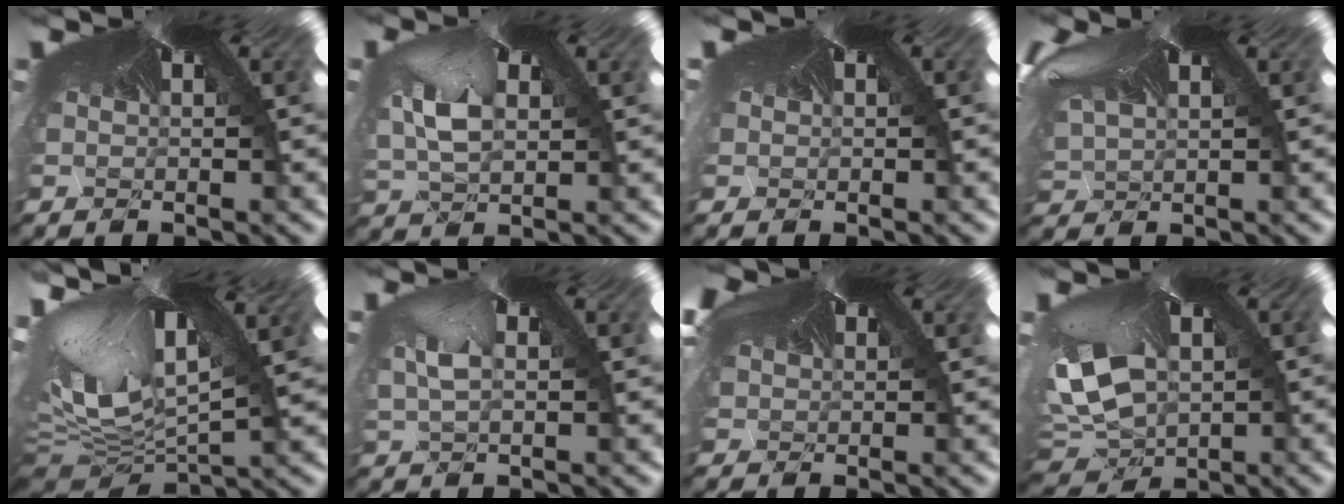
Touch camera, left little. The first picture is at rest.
{"total": 3.1, "force": [-1.4, 2.5, 1.2], "torque": [-0.052, -0.020, 0.016]}
{"total": 2.0, "force": [-0.1, 1.0, 1.8], "torque": [-0.038, 0.002, 0.003]}
{"total": 1.5, "force": [0.3, 0.5, -1.4], "torque": [-0.009, -0.012, 0.027]}
{"total": 4.8, "force": [-4.2, 1.3, 2.0], "torque": [-0.077, -0.087, -0.032]}
{"total": 2.2, "force": [-1.1, 1.5, 1.1], "torque": [-0.045, -0.015, 0.018]}
{"total": 3.0, "force": [1.2, 1.4, 2.3], "torque": [-0.054, 0.005, 0.026]}
{"total": 4.4, "force": [-3.5, 2.5, -0.8], "torque": [-0.050, -0.067, -0.014]}